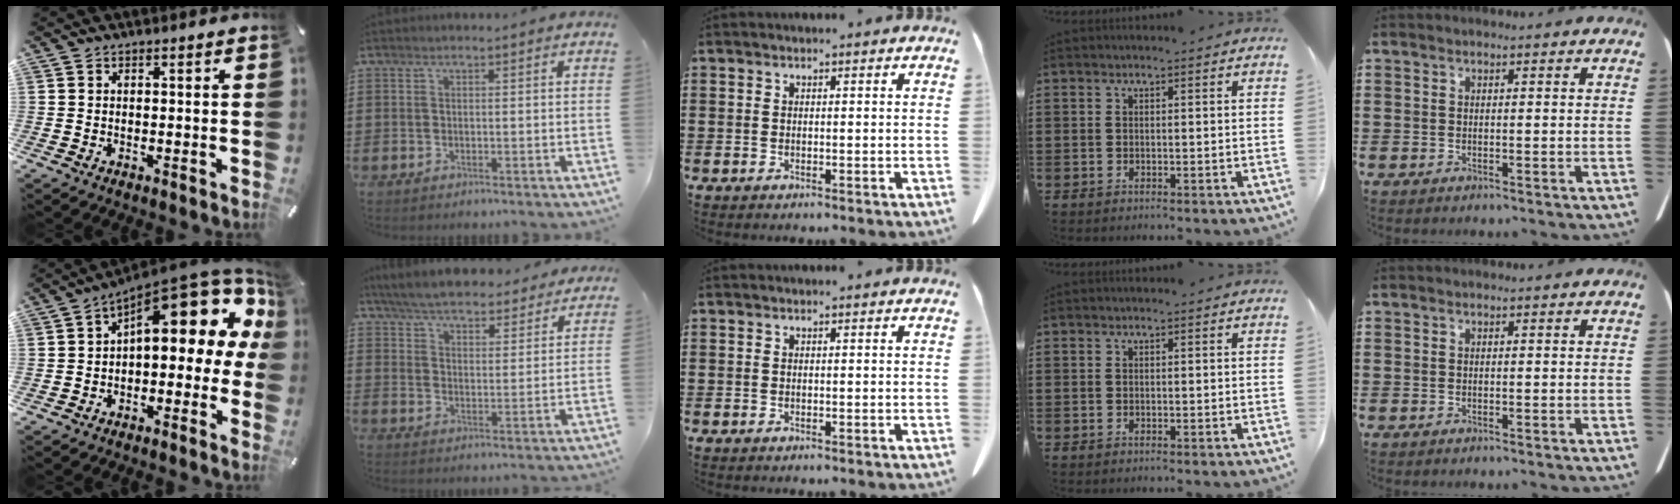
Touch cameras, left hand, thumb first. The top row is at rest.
{"thumb": {"total": 16.0, "force": [7.4, 6.7, 12.5], "torque": [-0.162, -0.070, 0.118]}, "index": {"total": 6.2, "force": [6.1, 0.3, 1.1], "torque": [-0.050, -0.034, 0.108]}}